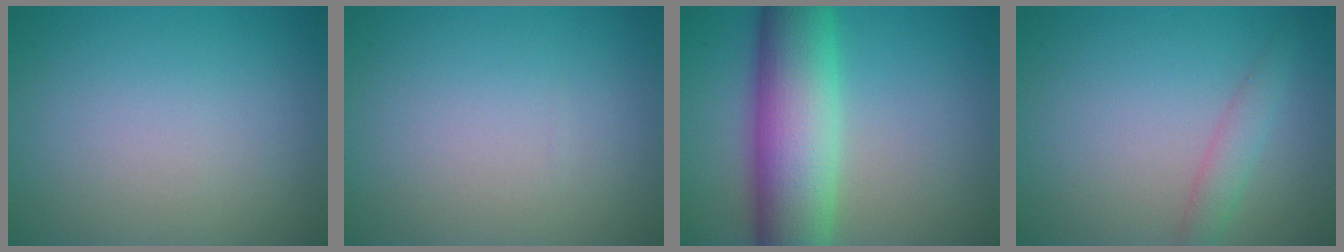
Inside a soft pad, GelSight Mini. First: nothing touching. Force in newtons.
{"total": 0.0}
{"total": 10.7, "press": 10.7, "slide": 0.2}
{"total": 1.9, "press": 1.9, "slide": 0.2}